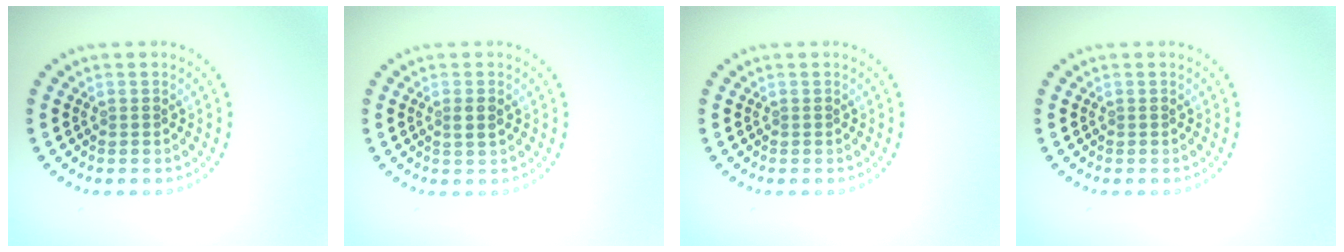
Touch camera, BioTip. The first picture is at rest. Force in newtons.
{"total": 1.3, "press": 1.3, "slide": 0.4}
{"total": 0.0}
{"total": 0.0}